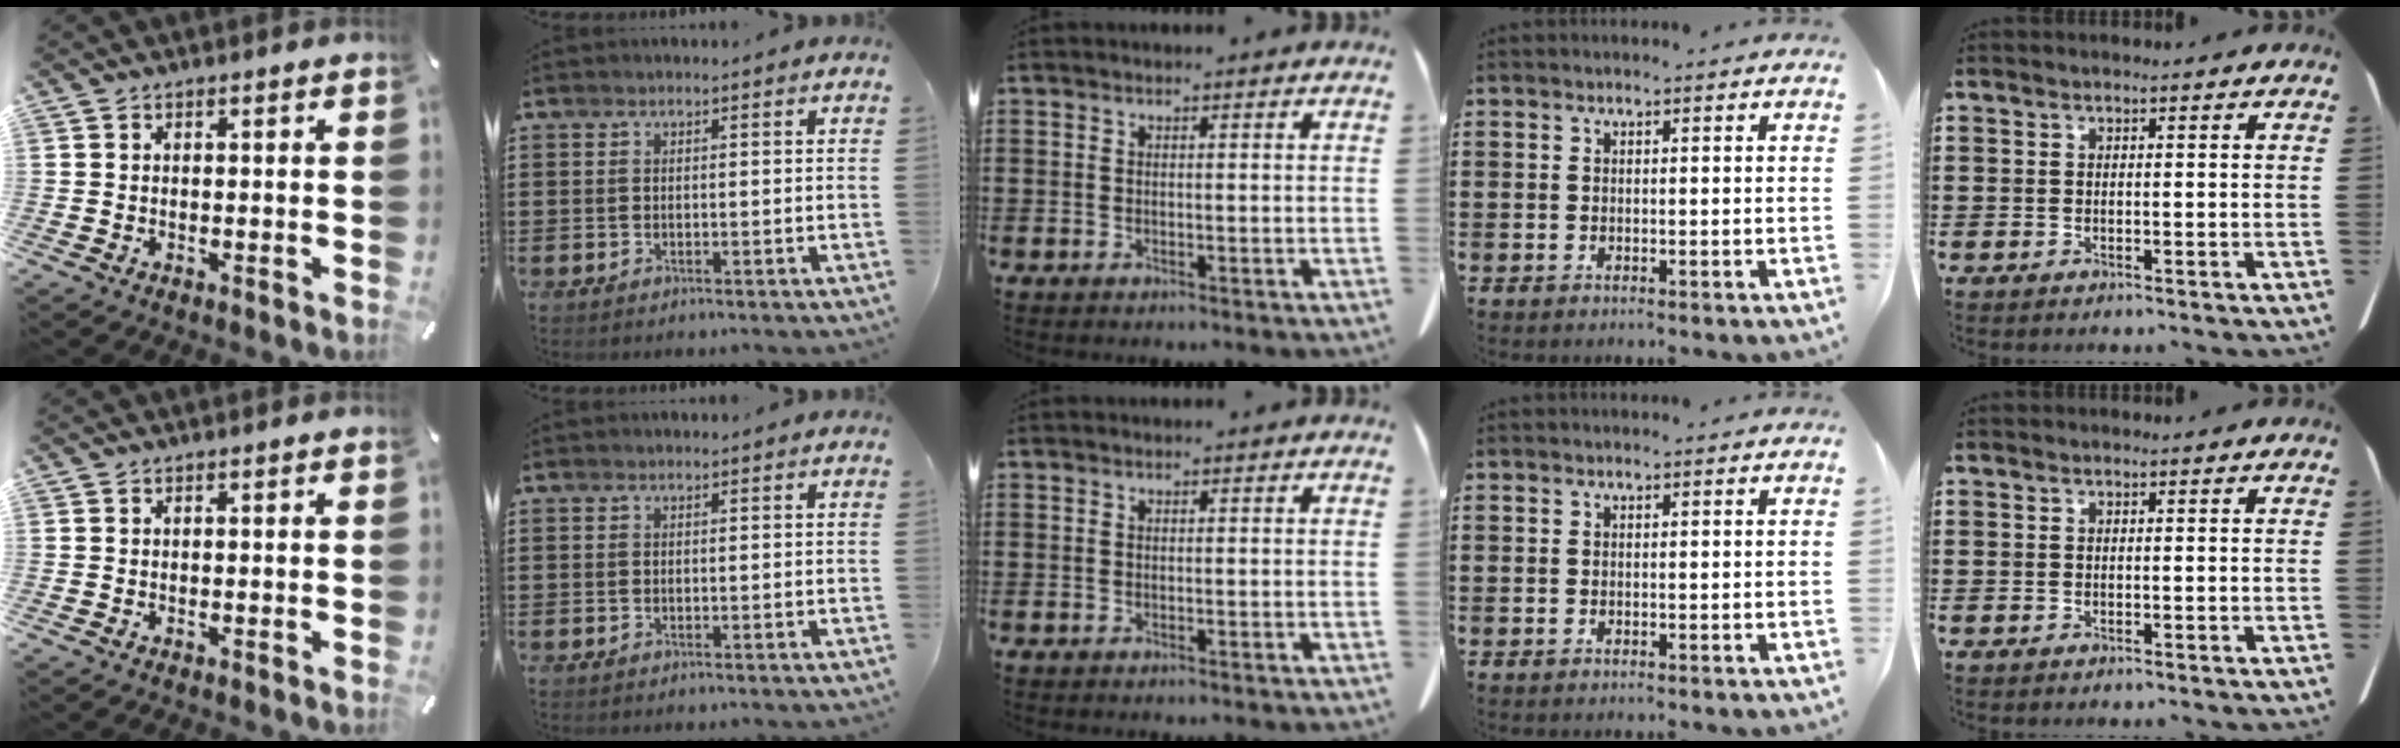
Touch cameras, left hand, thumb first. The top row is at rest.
{}